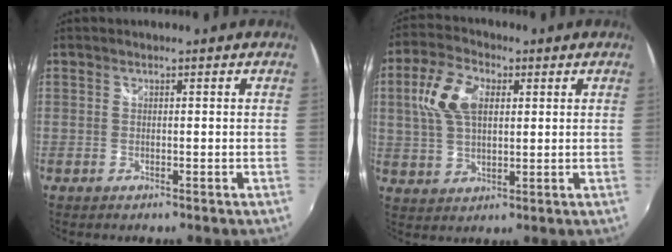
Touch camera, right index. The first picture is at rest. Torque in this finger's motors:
{"motor_torque": [0.61, 0.02, 0.33, 0.11]}